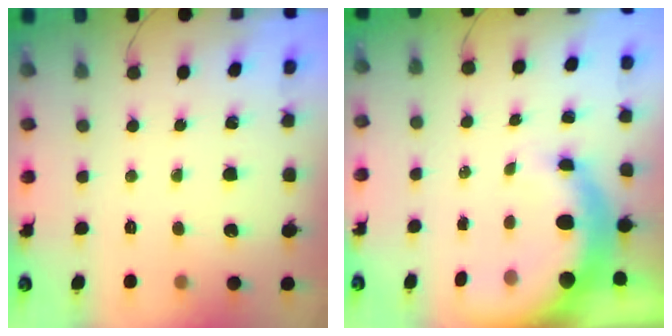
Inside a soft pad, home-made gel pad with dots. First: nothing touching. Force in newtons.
{"total": 10.0, "press": 9.9, "slide": 1.8}